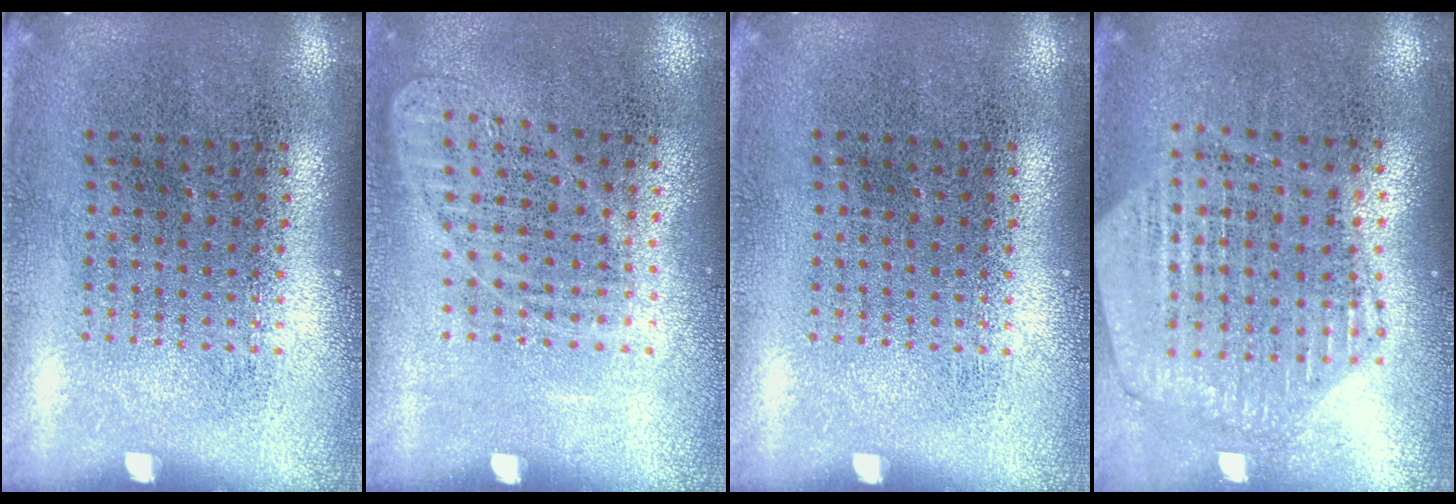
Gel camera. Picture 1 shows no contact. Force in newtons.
{"total": 0.9, "press": 0.9, "slide": 0.3}
{"total": 0.0}
{"total": 1.2, "press": 1.2, "slide": 0.2}